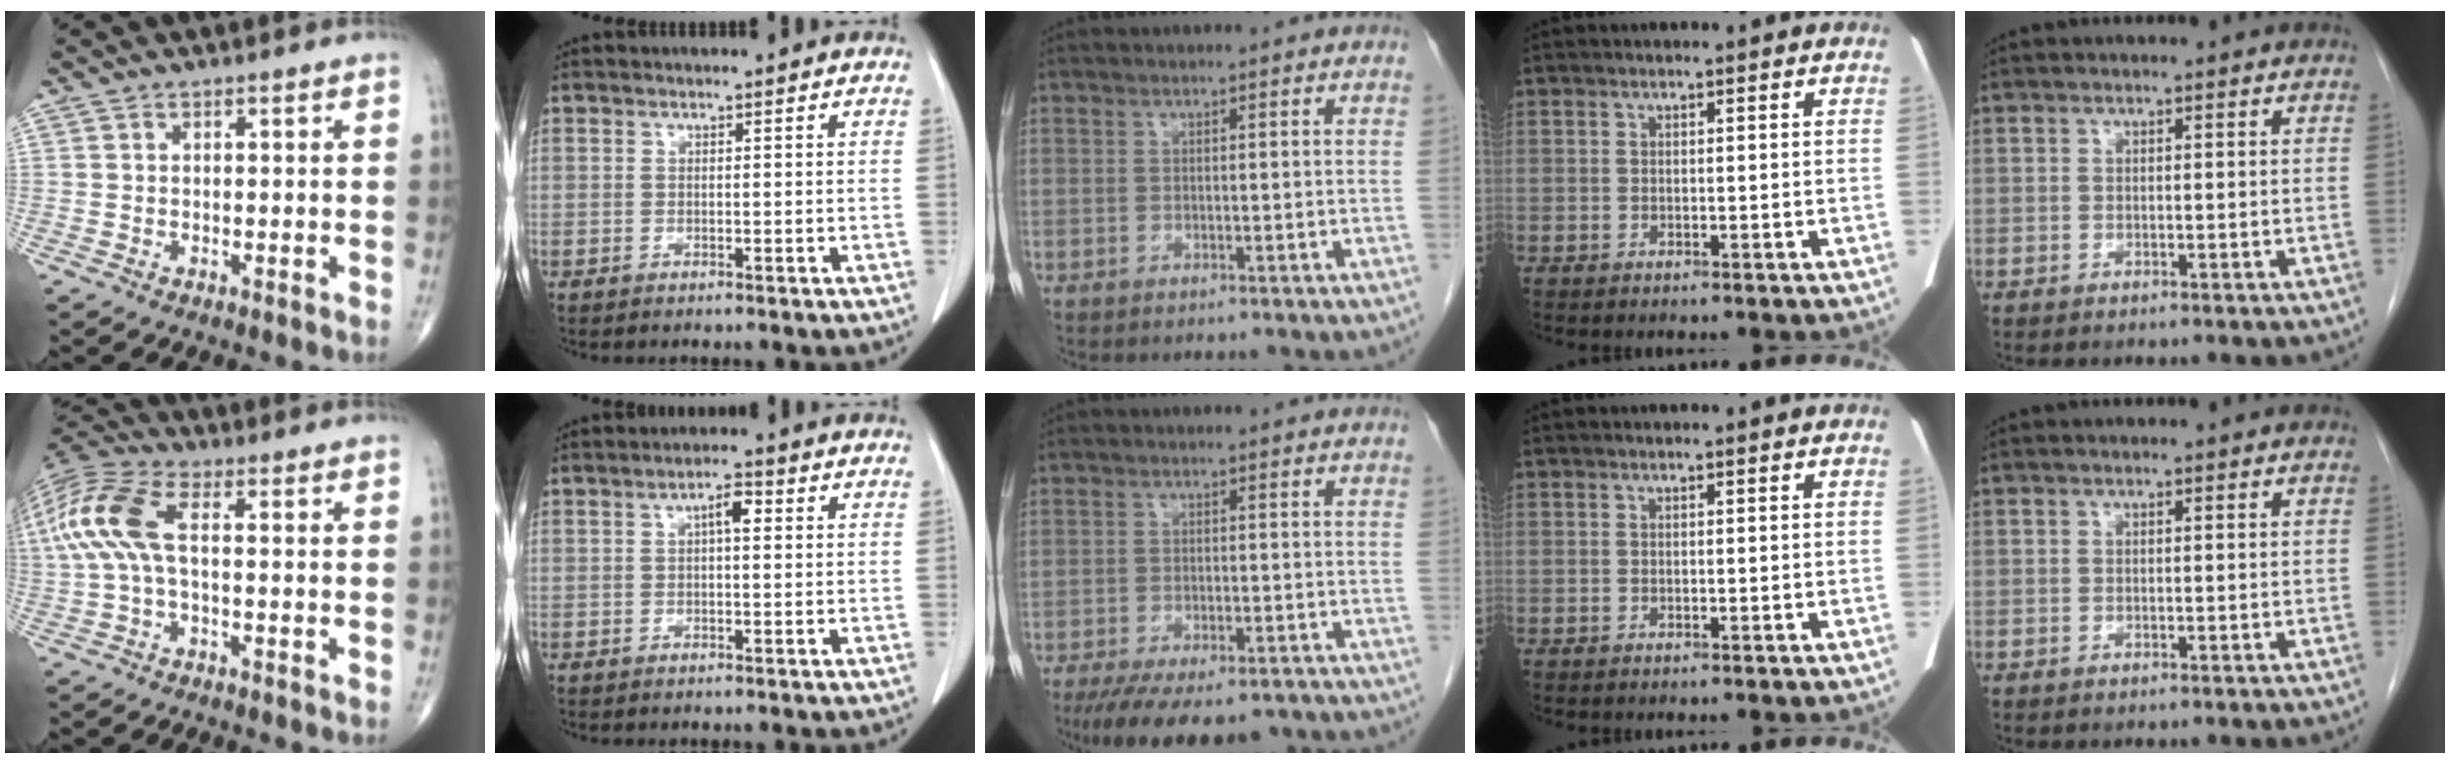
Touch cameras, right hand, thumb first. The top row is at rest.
{"thumb": {"total": 11.8, "force": [0.6, 5.2, 10.5], "torque": [-0.254, 0.030, 0.007]}, "index": {"total": 2.9, "force": [0.6, 0.8, 2.7], "torque": [-0.045, 0.008, 0.008]}, "middle": {"total": 13.4, "force": [-10.4, 4.8, 7.1], "torque": [-0.129, -0.016, -0.146]}}